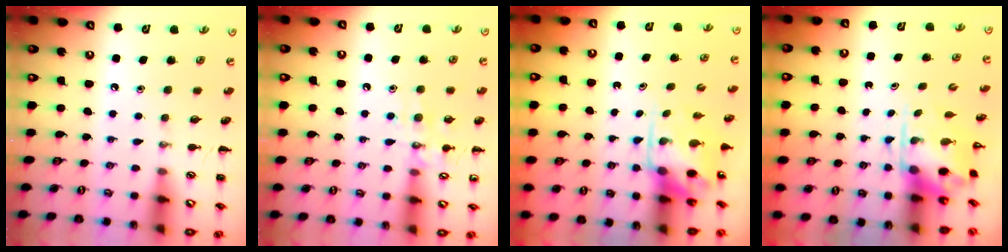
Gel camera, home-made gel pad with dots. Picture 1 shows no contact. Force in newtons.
{"total": 9.1, "press": 9.1, "slide": 0.9}
{"total": 4.5, "press": 4.4, "slide": 1.0}
{"total": 3.8, "press": 3.7, "slide": 0.9}